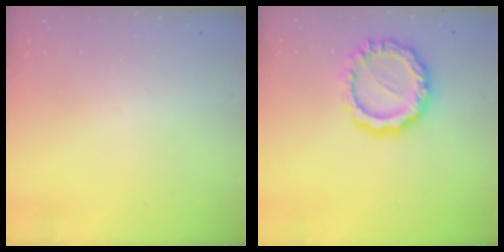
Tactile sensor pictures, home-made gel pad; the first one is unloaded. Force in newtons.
{"total": 12.8, "press": 12.8, "slide": 1.0}